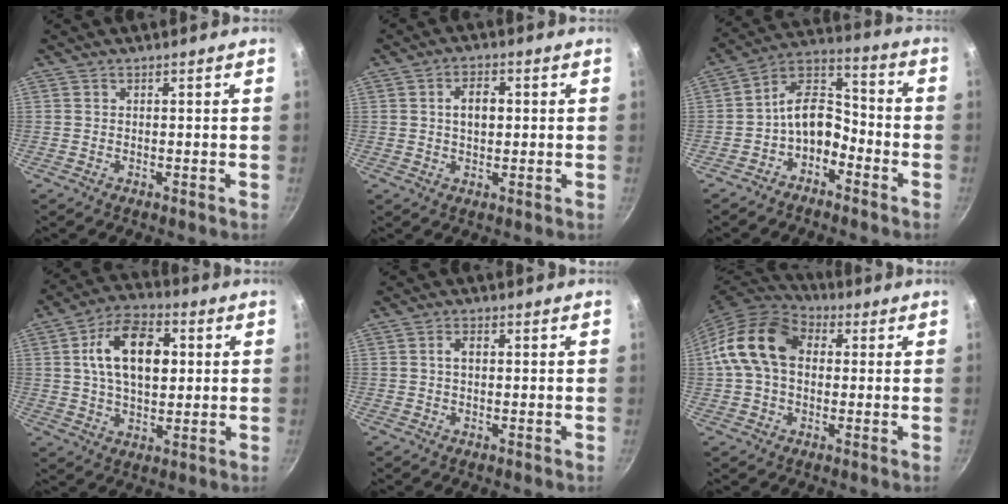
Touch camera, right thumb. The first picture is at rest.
{"total": 4.8, "force": [0.6, 3.0, 3.7], "torque": [-0.051, 0.009, 0.008]}
{"total": 9.5, "force": [-3.1, 6.8, 6.0], "torque": [-0.072, 0.059, -0.074]}
{"total": 15.0, "force": [2.9, 9.1, 11.6], "torque": [-0.173, 0.010, 0.039]}
{"total": 2.2, "force": [0.2, 1.3, 1.7], "torque": [-0.025, 0.007, 0.003]}
{"total": 14.8, "force": [1.8, 10.7, 10.1], "torque": [-0.159, 0.026, 0.014]}